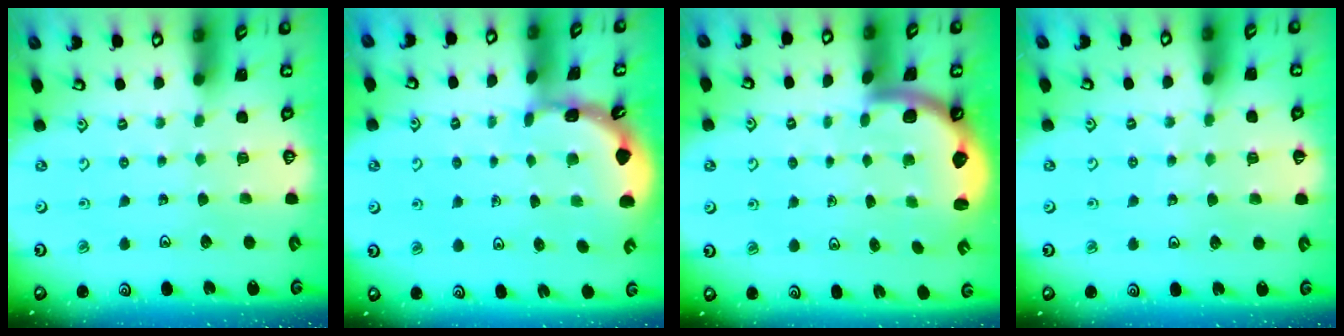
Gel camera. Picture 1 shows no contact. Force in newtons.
{"total": 1.6, "press": 1.6, "slide": 0.1}
{"total": 2.4, "press": 2.4, "slide": 0.3}
{"total": 2.9, "press": 2.9, "slide": 0.4}